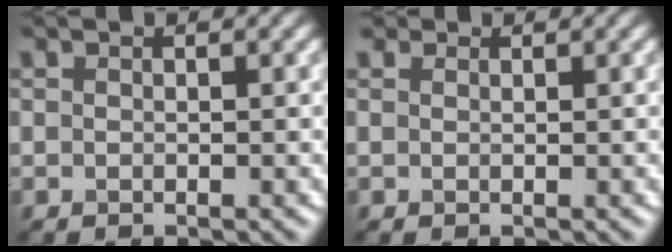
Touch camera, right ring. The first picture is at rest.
{"total": 0.8, "force": [0.6, 0.6, 0.1], "torque": [0.001, -0.002, 0.004]}